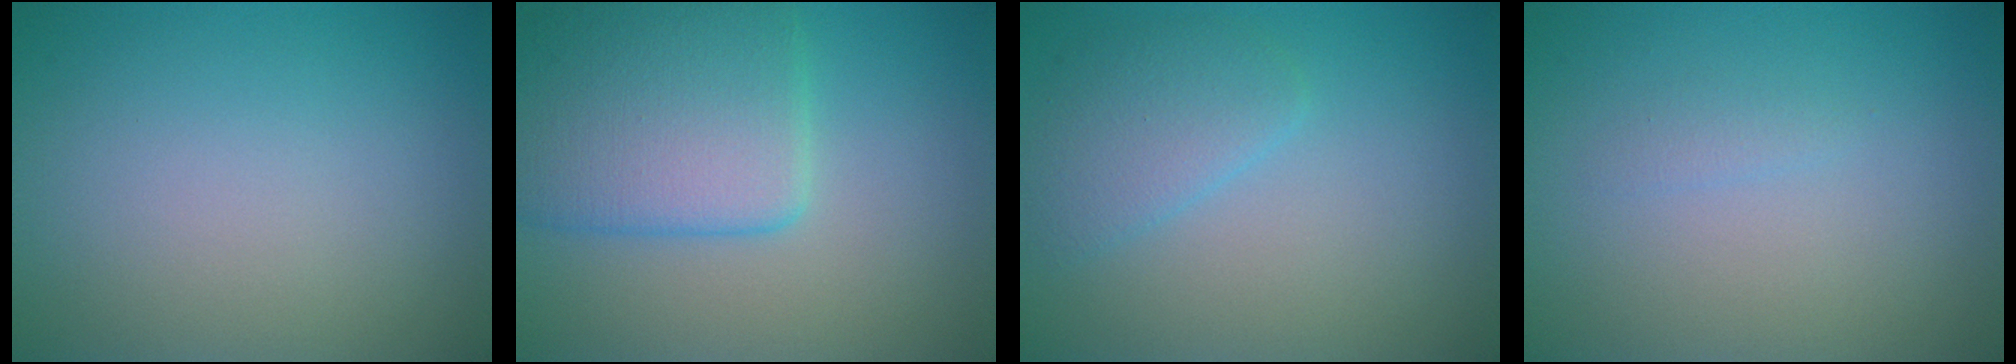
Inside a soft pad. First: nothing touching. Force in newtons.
{"total": 6.6, "press": 6.6, "slide": 0.3}
{"total": 2.7, "press": 2.7, "slide": 0.2}
{"total": 0.7, "press": 0.7, "slide": 0.0}